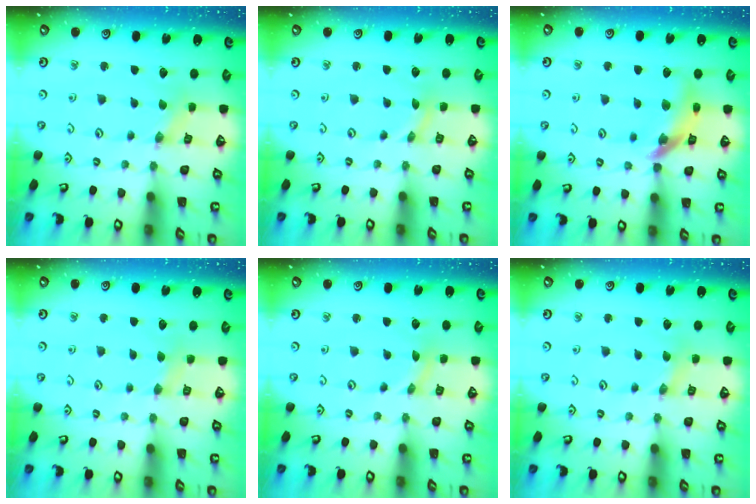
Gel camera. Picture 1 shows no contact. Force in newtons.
{"total": 0.0}
{"total": 13.3, "press": 13.2, "slide": 1.7}
{"total": 3.3, "press": 3.2, "slide": 0.7}
{"total": 0.0}
{"total": 2.3, "press": 2.3, "slide": 0.3}